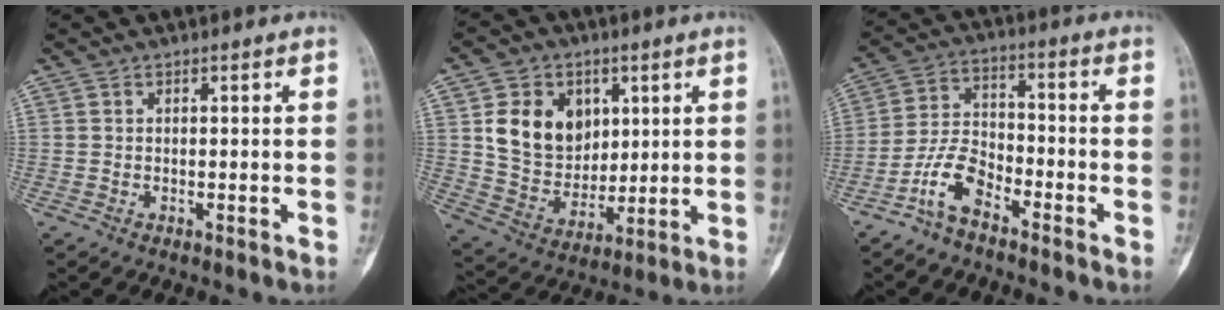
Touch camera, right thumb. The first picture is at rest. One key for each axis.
{"total": 13.7, "fx": 4.0, "fy": 11.0, "fz": 7.3, "tx": -0.082, "ty": -0.018, "tz": 0.084}
{"total": 7.9, "fx": -5.3, "fy": 3.5, "fz": 4.7, "tx": -0.097, "ty": 0.044, "tz": -0.112}